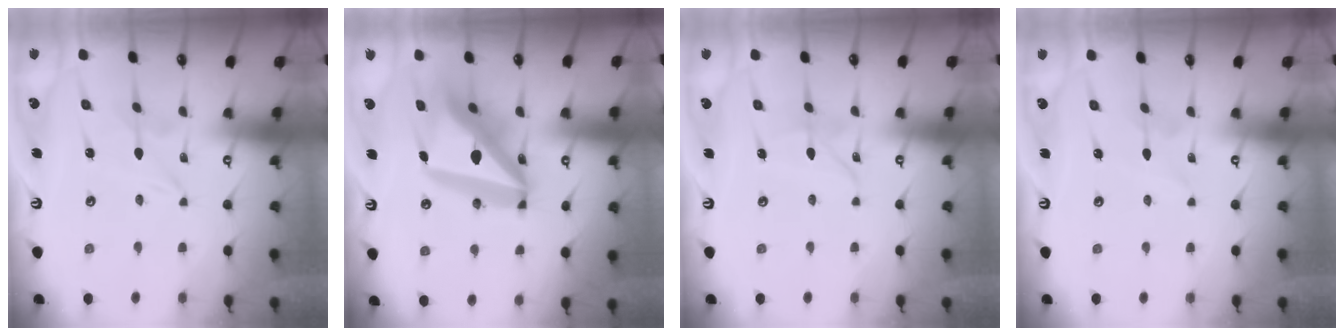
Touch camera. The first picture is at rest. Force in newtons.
{"total": 22.1, "press": 21.9, "slide": 2.7}
{"total": 4.0, "press": 4.0, "slide": 0.2}
{"total": 1.1, "press": 1.1, "slide": 0.2}